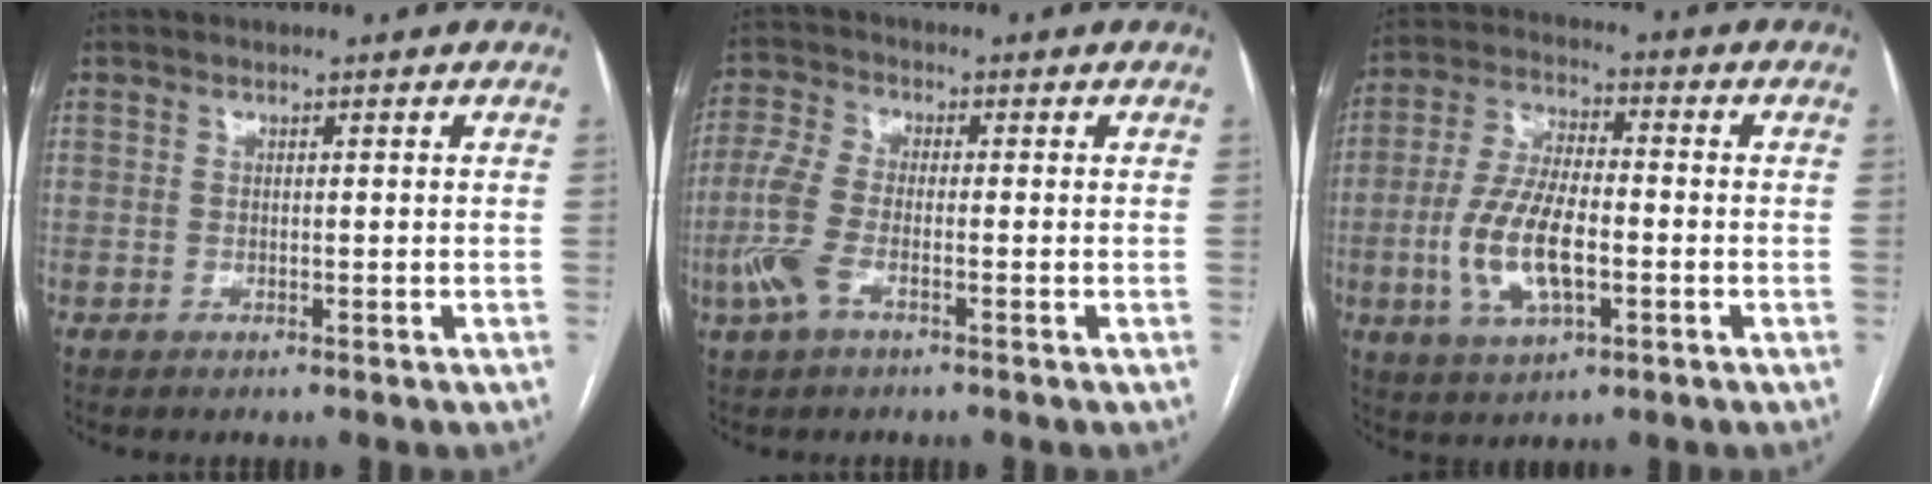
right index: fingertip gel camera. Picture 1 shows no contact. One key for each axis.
{"total": 6.3, "fx": -2.4, "fy": 2.4, "fz": 5.3, "tx": -0.141, "ty": -0.005, "tz": -0.055}
{"total": 11.9, "fx": -2.7, "fy": 4.5, "fz": 10.6, "tx": -0.228, "ty": 0.002, "tz": -0.049}